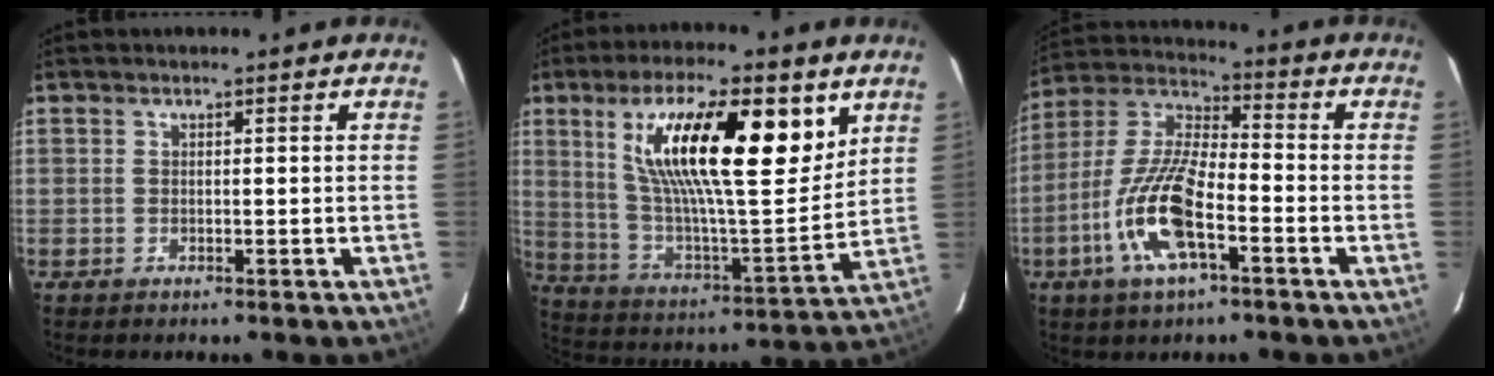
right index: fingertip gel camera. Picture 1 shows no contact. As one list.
[{"total": 24.2, "force": [10.6, 6.8, 20.6], "torque": [-0.355, 0.012, 0.183]}, {"total": 15.0, "force": [-6.1, 4.8, 12.8], "torque": [-0.272, -0.007, -0.123]}]